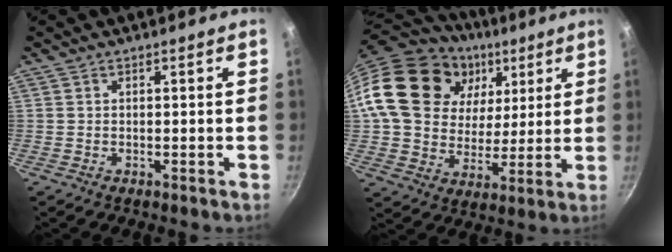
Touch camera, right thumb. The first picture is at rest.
{"total": 24.3, "force": [9.0, 17.9, 13.7], "torque": [-0.221, -0.009, 0.158]}